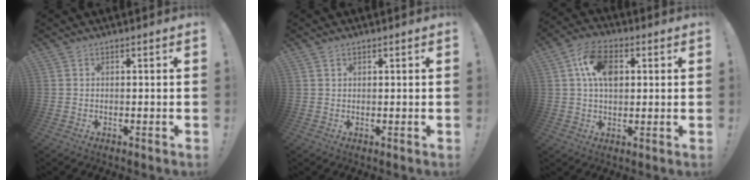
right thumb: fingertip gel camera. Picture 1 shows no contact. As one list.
[{"total": 0.7, "force": [0.5, 0.5, 0.3], "torque": [-0.002, -0.002, 0.009]}, {"total": 11.6, "force": [3.0, 7.4, 8.3], "torque": [-0.148, 0.011, 0.057]}]